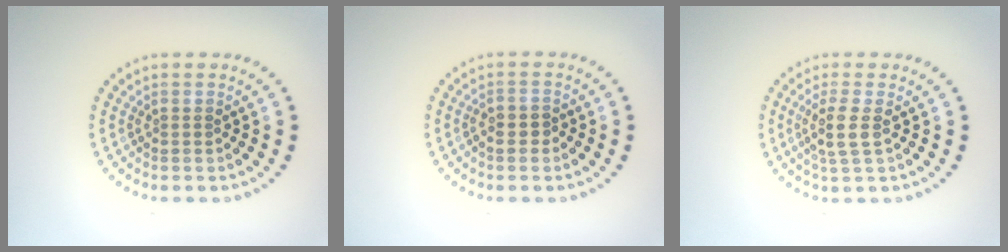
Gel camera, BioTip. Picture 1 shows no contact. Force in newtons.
{"total": 1.1, "press": 1.0, "slide": 0.6}
{"total": 2.4, "press": 2.1, "slide": 1.2}